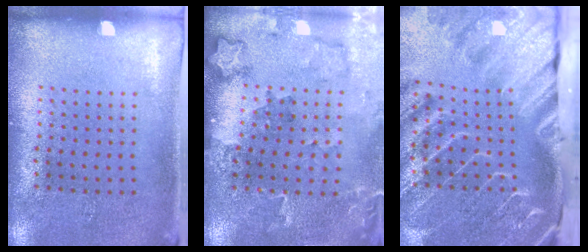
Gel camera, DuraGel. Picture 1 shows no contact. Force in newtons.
{"total": 1.8, "press": 1.8, "slide": 0.3}
{"total": 4.7, "press": 3.5, "slide": 3.2}